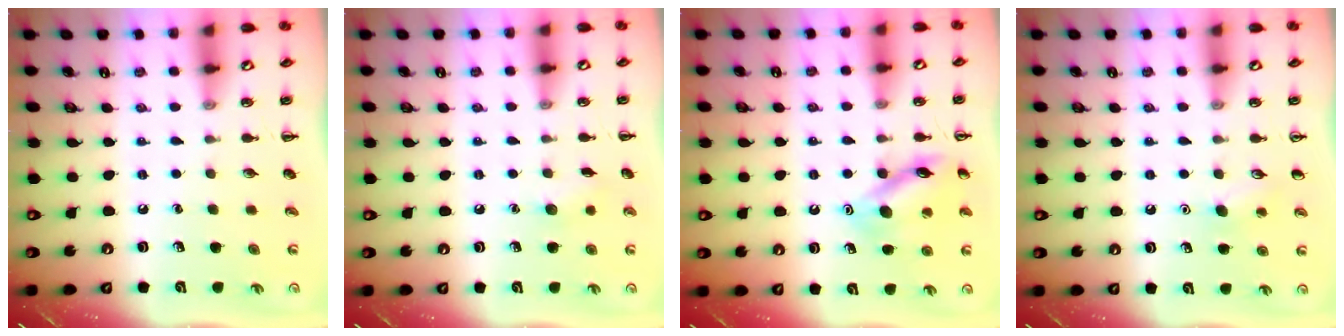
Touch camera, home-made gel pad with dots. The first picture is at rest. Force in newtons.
{"total": 5.8, "press": 5.7, "slide": 1.1}
{"total": 13.2, "press": 13.2, "slide": 1.3}
{"total": 7.4, "press": 7.1, "slide": 2.0}